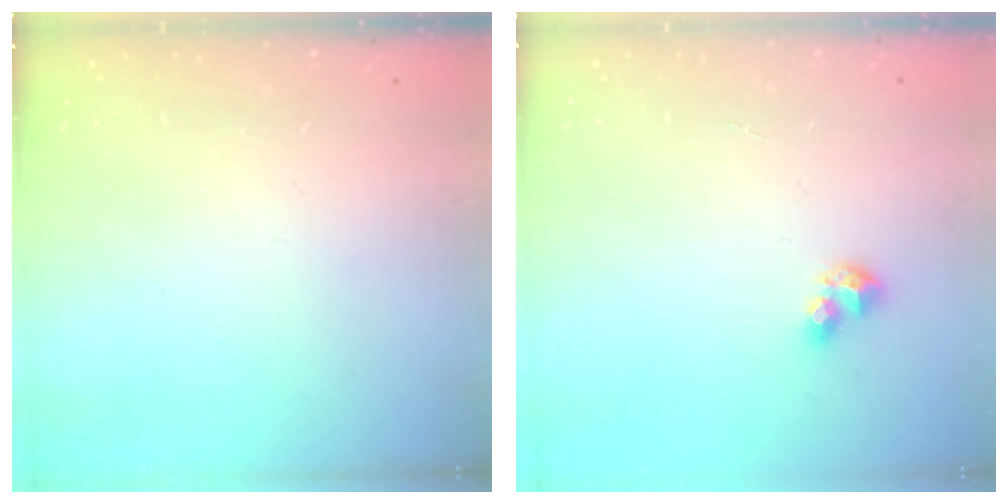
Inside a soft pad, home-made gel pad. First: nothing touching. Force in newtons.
{"total": 5.6, "press": 5.6, "slide": 0.4}